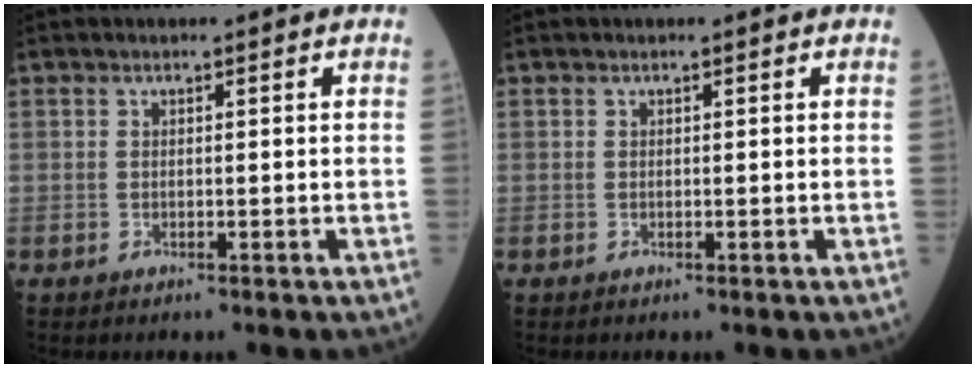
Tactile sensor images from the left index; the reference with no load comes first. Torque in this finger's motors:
{"motor_torque": [0.00, 0.00, 0.01, -0.01]}